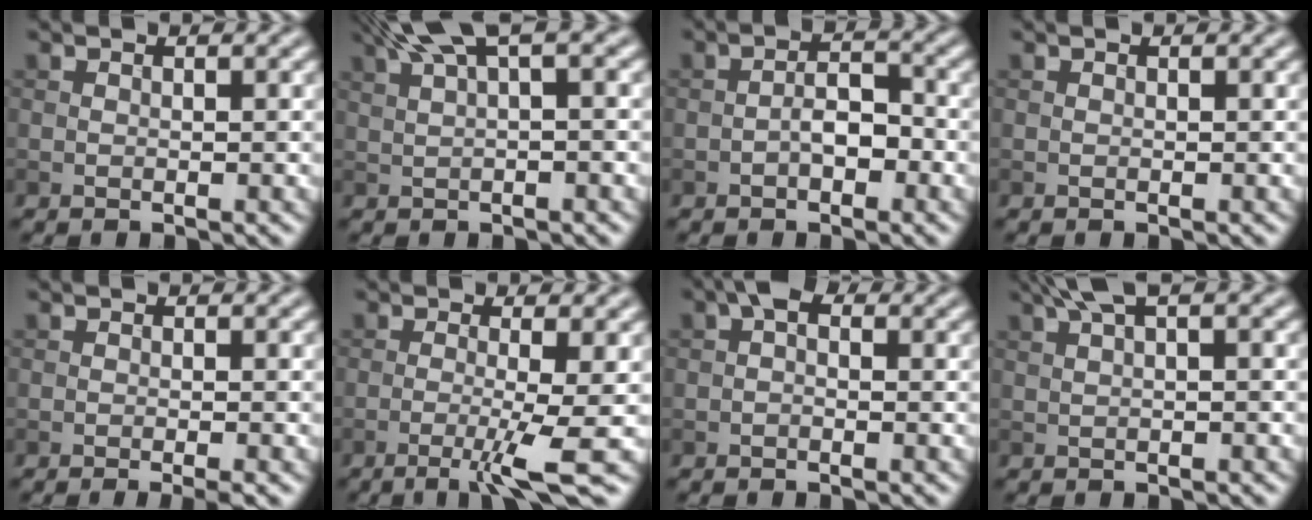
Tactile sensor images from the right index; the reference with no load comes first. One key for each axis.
{"total": 5.4, "fx": 2.7, "fy": 1.2, "fz": 4.5, "tx": -0.079, "ty": 0.021, "tz": 0.050}
{"total": 2.5, "fx": -1.0, "fy": 1.2, "fz": 2.0, "tx": -0.032, "ty": 0.008, "tz": -0.022}
{"total": 0.0}
{"total": 1.9, "fx": -0.9, "fy": 0.3, "fz": 1.6, "tx": -0.020, "ty": -0.002, "tz": -0.018}
{"total": 4.7, "fx": -1.5, "fy": 0.5, "fz": 4.4, "tx": -0.077, "ty": -0.008, "tz": -0.032}
{"total": 1.4, "fx": 0.0, "fy": 0.9, "fz": 1.2, "tx": -0.019, "ty": 0.007, "tz": -0.007}
{"total": 2.9, "fx": 1.4, "fy": 0.6, "fz": 2.4, "tx": -0.046, "ty": 0.012, "tz": 0.027}